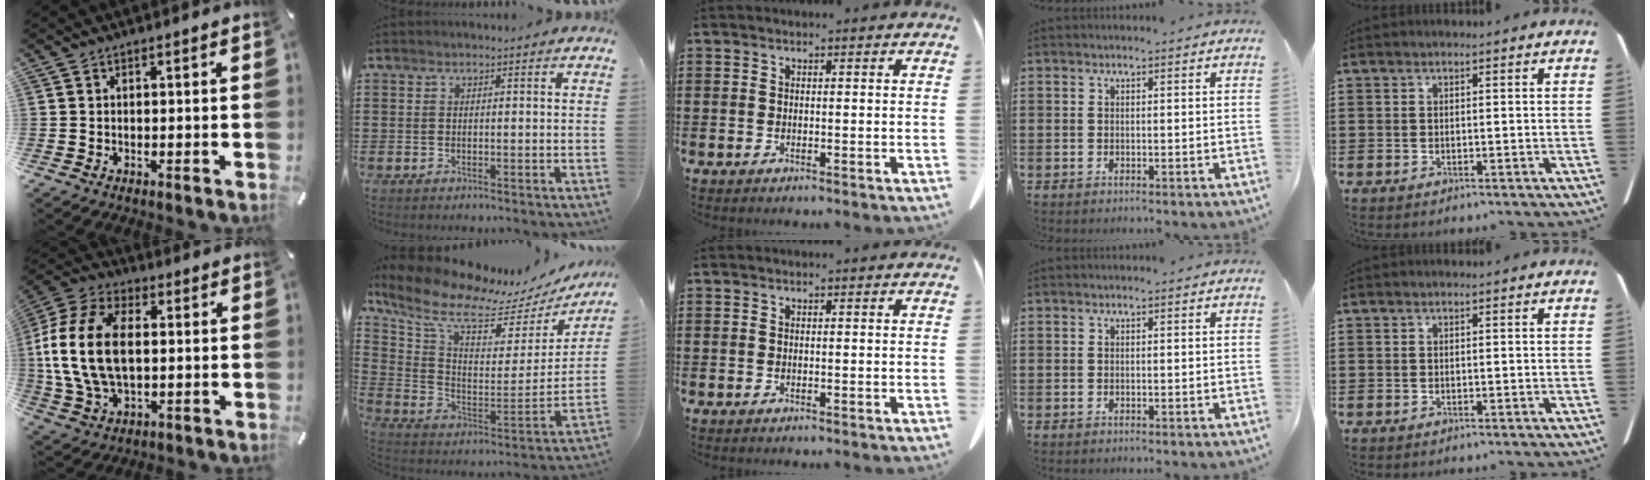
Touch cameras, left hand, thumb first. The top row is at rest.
{"thumb": {"total": 17.0, "force": [0.7, 11.0, 13.0], "torque": [-0.302, 0.001, 0.009]}, "index": {"total": 8.9, "force": [7.2, 2.0, 4.9], "torque": [-0.130, -0.061, 0.120]}}